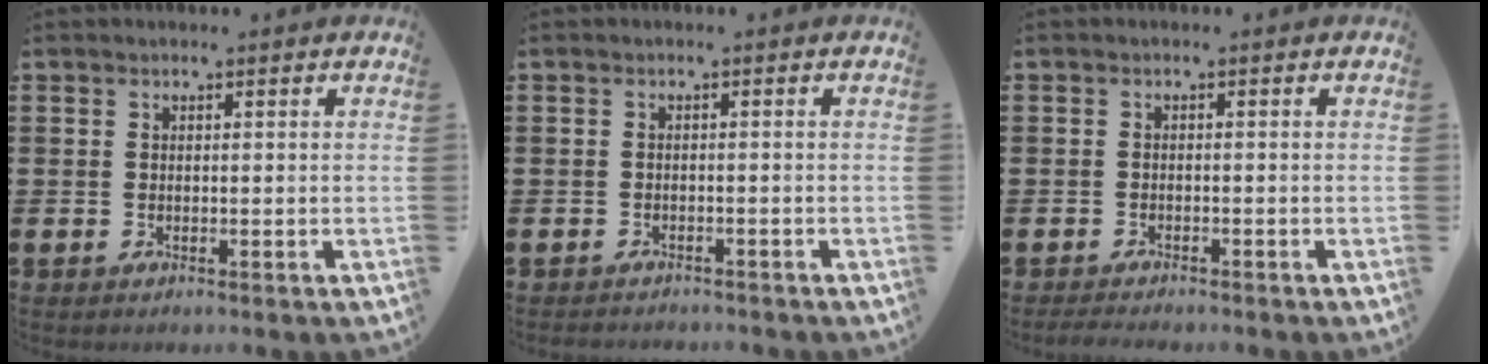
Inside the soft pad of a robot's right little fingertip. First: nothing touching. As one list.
[{"total": 0.8, "force": [-0.8, 0.0, -0.1], "torque": [-0.001, 0.001, -0.017]}, {"total": 1.1, "force": [-1.0, 0.1, 0.3], "torque": [-0.007, 0.000, -0.021]}]